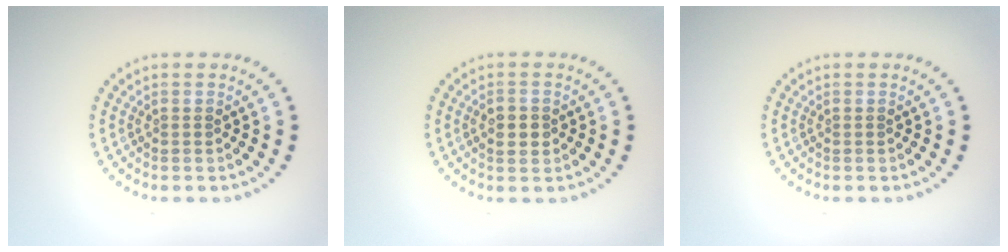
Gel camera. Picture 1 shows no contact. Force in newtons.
{"total": 2.3, "press": 2.3, "slide": 0.1}
{"total": 0.0}